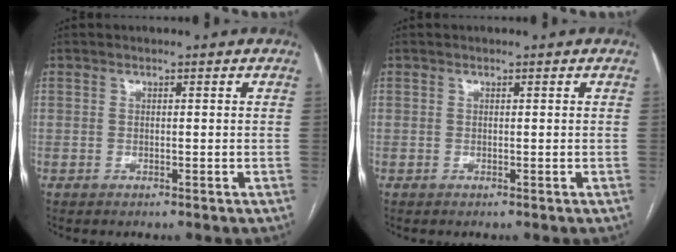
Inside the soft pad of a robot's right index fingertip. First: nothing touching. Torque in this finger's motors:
{"motor_torque": [0.07, 0.03, 0.03, 0.01]}